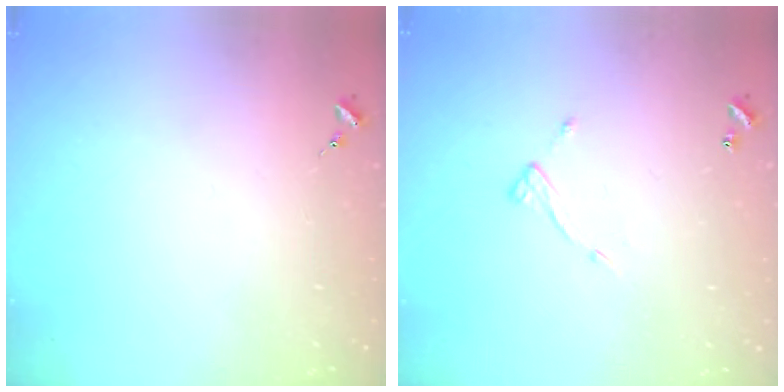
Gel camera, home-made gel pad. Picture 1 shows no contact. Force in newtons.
{"total": 7.2, "press": 7.2, "slide": 0.5}